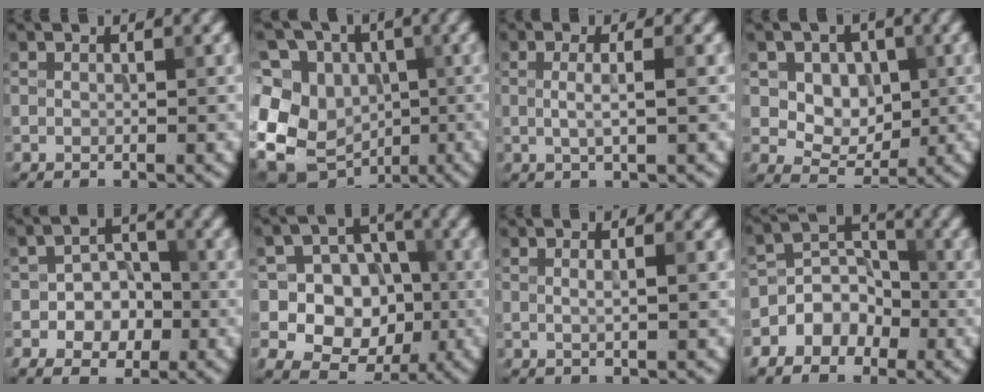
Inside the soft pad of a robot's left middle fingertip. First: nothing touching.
{"total": 16.2, "force": [-2.7, 13.8, 8.0], "torque": [-0.170, 0.013, -0.058]}
{"total": 2.3, "force": [0.0, 0.6, 2.2], "torque": [-0.041, 0.000, -0.001]}
{"total": 5.4, "force": [1.3, 4.2, 3.0], "torque": [-0.055, -0.006, 0.027]}
{"total": 4.9, "force": [-1.8, 3.7, 2.7], "torque": [-0.011, 0.002, -0.048]}
{"total": 11.4, "force": [-1.5, 10.5, 4.3], "torque": [-0.087, 0.029, -0.044]}
{"total": 1.3, "force": [0.2, 0.4, 1.2], "torque": [-0.013, -0.003, -0.003]}
{"total": 5.5, "force": [-3.0, 4.3, 1.8], "torque": [0.006, 0.010, -0.071]}